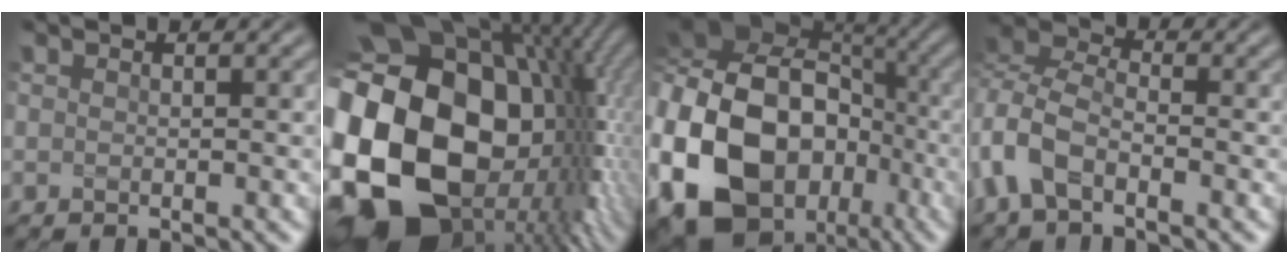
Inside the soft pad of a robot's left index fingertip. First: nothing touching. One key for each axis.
{"total": 23.5, "fx": -2.5, "fy": 17.7, "fz": 15.3, "tx": -0.300, "ty": -0.018, "tz": -0.052}
{"total": 21.3, "fx": -4.9, "fy": 17.4, "fz": 11.2, "tx": -0.211, "ty": -0.016, "tz": -0.113}
{"total": 5.3, "fx": -2.5, "fy": 3.1, "fz": 3.6, "tx": -0.087, "ty": 0.009, "tz": -0.064}